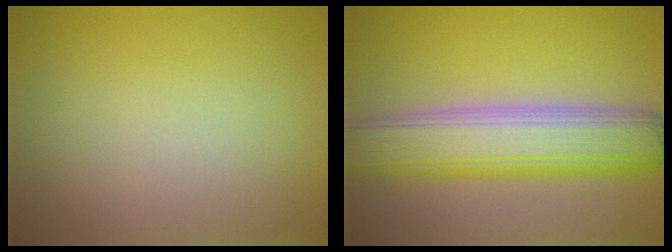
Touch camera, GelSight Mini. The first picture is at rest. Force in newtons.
{"total": 7.8, "press": 7.8, "slide": 0.1}